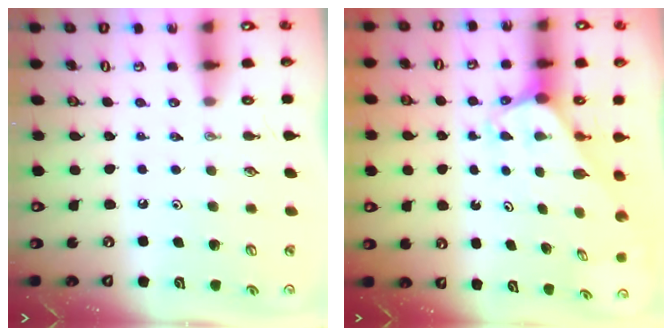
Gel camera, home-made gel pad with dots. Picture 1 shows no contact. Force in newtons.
{"total": 1.8, "press": 1.8, "slide": 0.1}